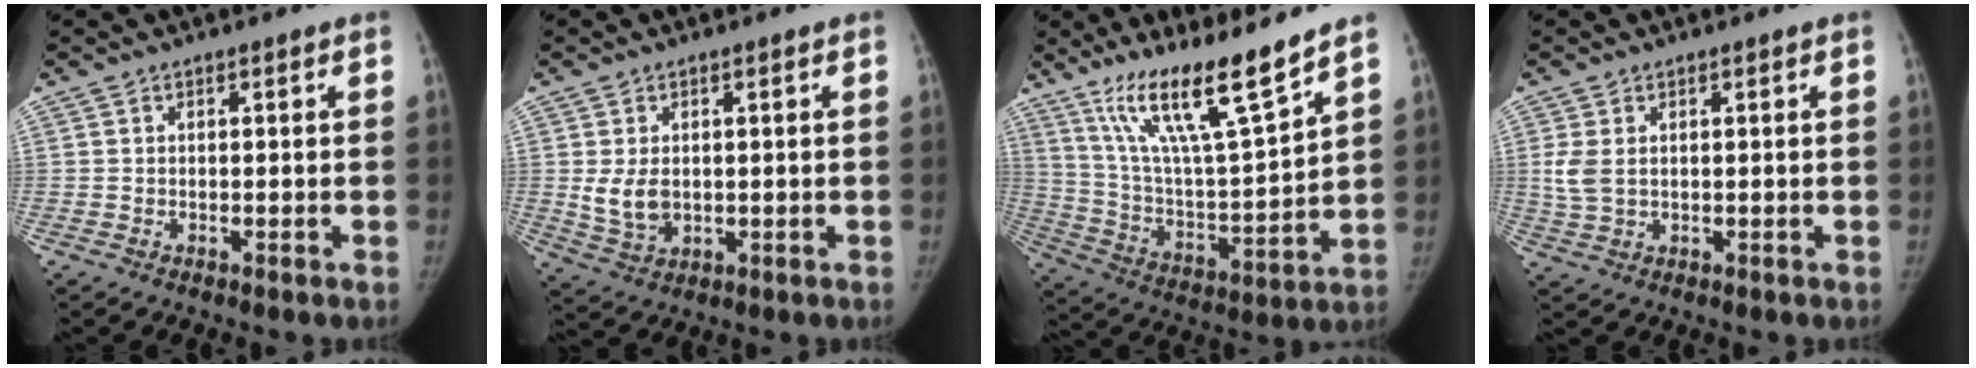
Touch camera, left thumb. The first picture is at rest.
{"total": 5.4, "force": [0.5, 3.7, 3.9], "torque": [-0.066, -0.013, 0.020]}
{"total": 17.6, "force": [12.9, 1.6, 11.8], "torque": [-0.191, -0.076, 0.241]}
{"total": 3.9, "force": [0.9, 2.4, 2.9], "torque": [-0.071, -0.004, 0.023]}